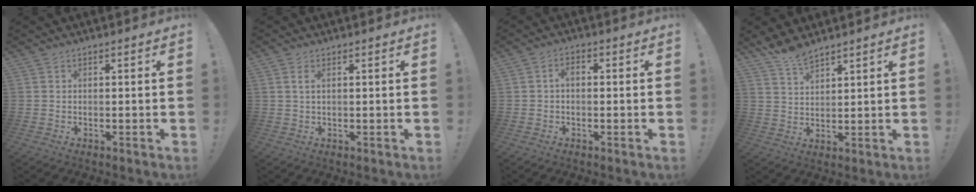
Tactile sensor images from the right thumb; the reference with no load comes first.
{"total": 2.0, "force": [0.7, 0.6, 1.8], "torque": [-0.032, -0.001, 0.012]}
{"total": 2.0, "force": [-0.5, 1.0, 1.7], "torque": [-0.037, 0.009, -0.010]}
{"total": 6.0, "force": [5.5, 1.2, 2.1], "torque": [-0.044, -0.037, 0.102]}